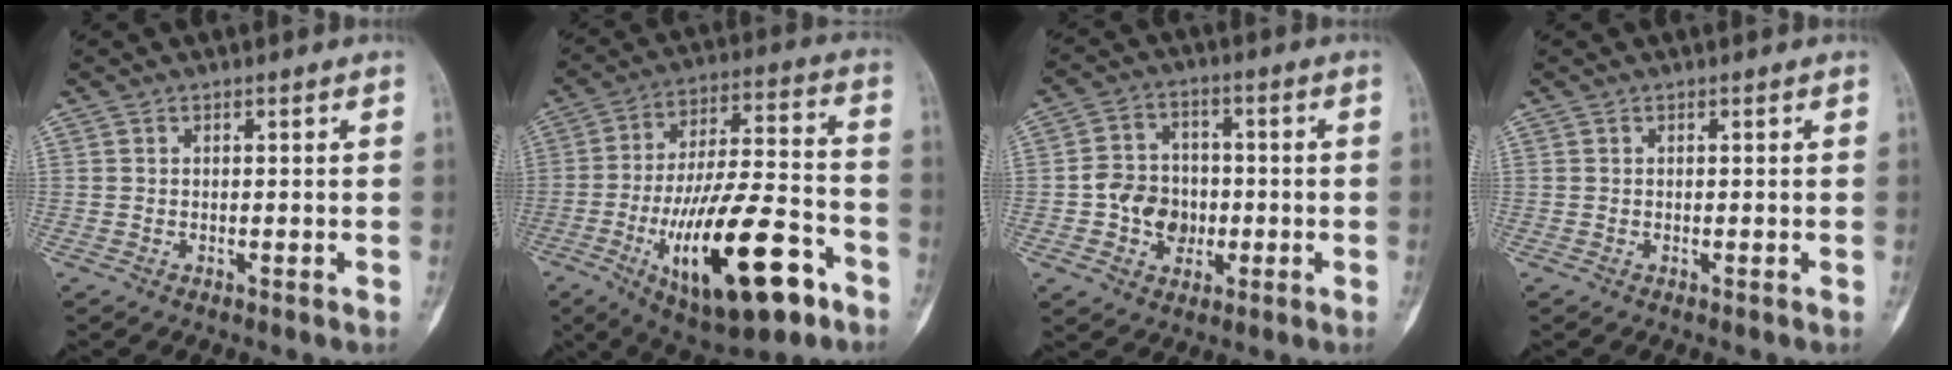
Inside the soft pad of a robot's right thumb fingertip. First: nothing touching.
{"total": 24.4, "force": [-10.5, 8.8, 20.2], "torque": [-0.341, 0.046, -0.158]}
{"total": 8.8, "force": [-1.5, 7.4, 4.5], "torque": [-0.039, 0.021, -0.029]}
{"total": 0.0}